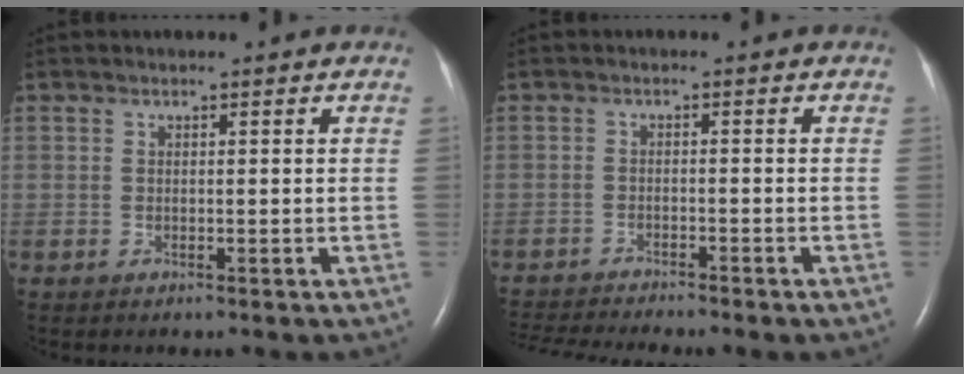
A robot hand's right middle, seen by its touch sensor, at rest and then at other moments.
{"total": 7.9, "force": [-7.4, -0.6, 2.9], "torque": [-0.039, -0.013, -0.116]}